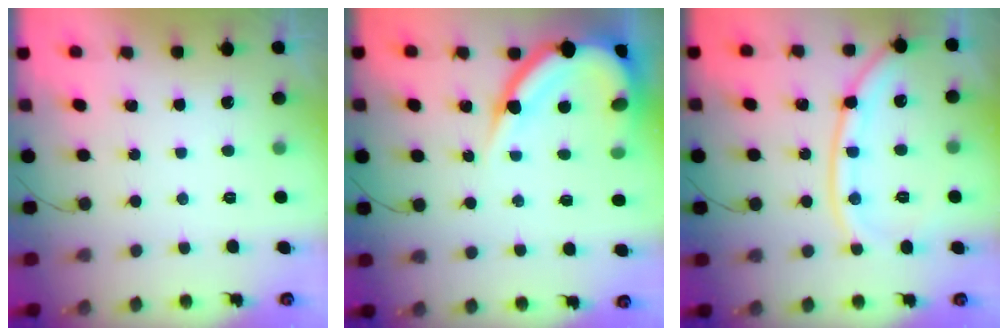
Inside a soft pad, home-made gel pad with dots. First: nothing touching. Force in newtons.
{"total": 13.8, "press": 13.8, "slide": 1.1}
{"total": 13.0, "press": 12.9, "slide": 1.6}